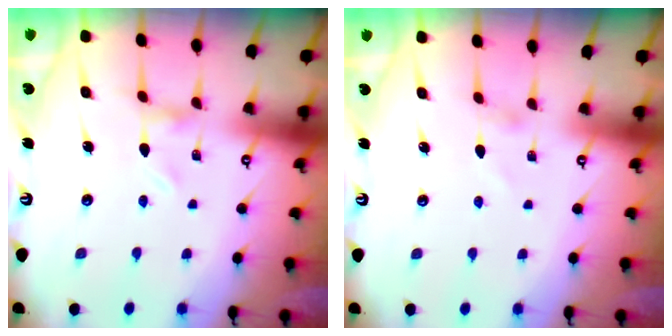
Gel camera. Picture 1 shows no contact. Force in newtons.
{"total": 1.4, "press": 1.4, "slide": 0.0}